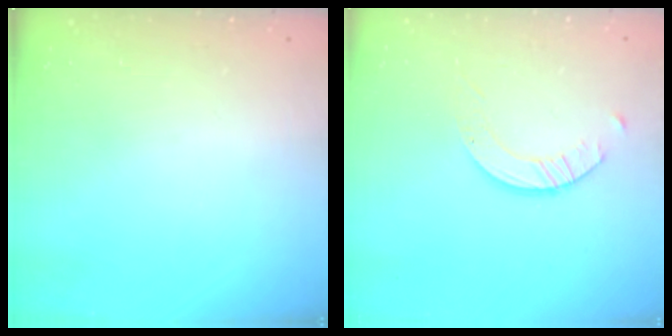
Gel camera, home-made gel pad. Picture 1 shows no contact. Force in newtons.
{"total": 2.9, "press": 2.9, "slide": 0.3}